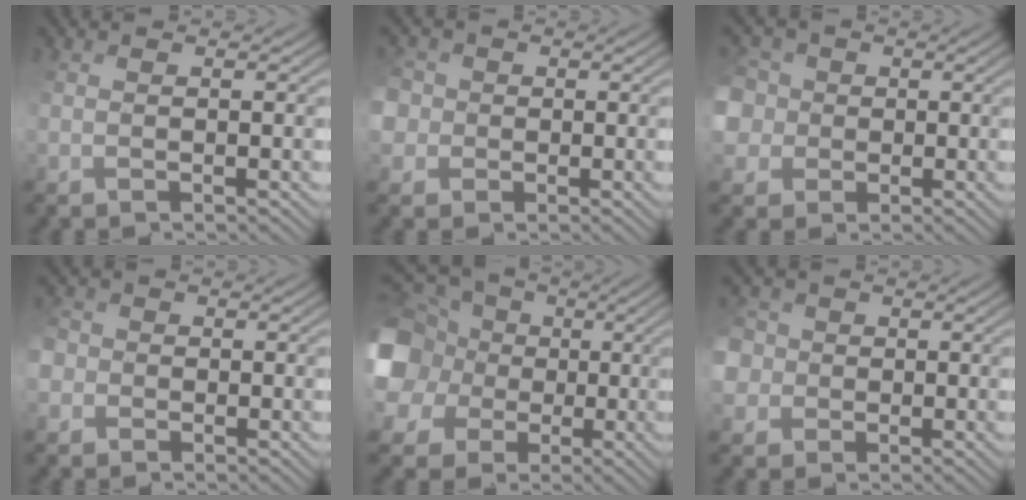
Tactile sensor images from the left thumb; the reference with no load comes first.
{"total": 5.4, "force": [-0.4, 5.1, 1.7], "torque": [-0.072, 0.015, -0.032]}
{"total": 6.8, "force": [1.1, 6.3, 2.2], "torque": [-0.094, 0.009, -0.001]}
{"total": 3.3, "force": [-1.3, 2.9, 1.0], "torque": [-0.033, 0.005, -0.031]}
{"total": 17.2, "force": [2.4, 15.6, 6.7], "torque": [-0.241, 0.022, 0.010]}
{"total": 5.9, "force": [0.1, 5.6, 1.9], "torque": [-0.080, 0.018, -0.028]}